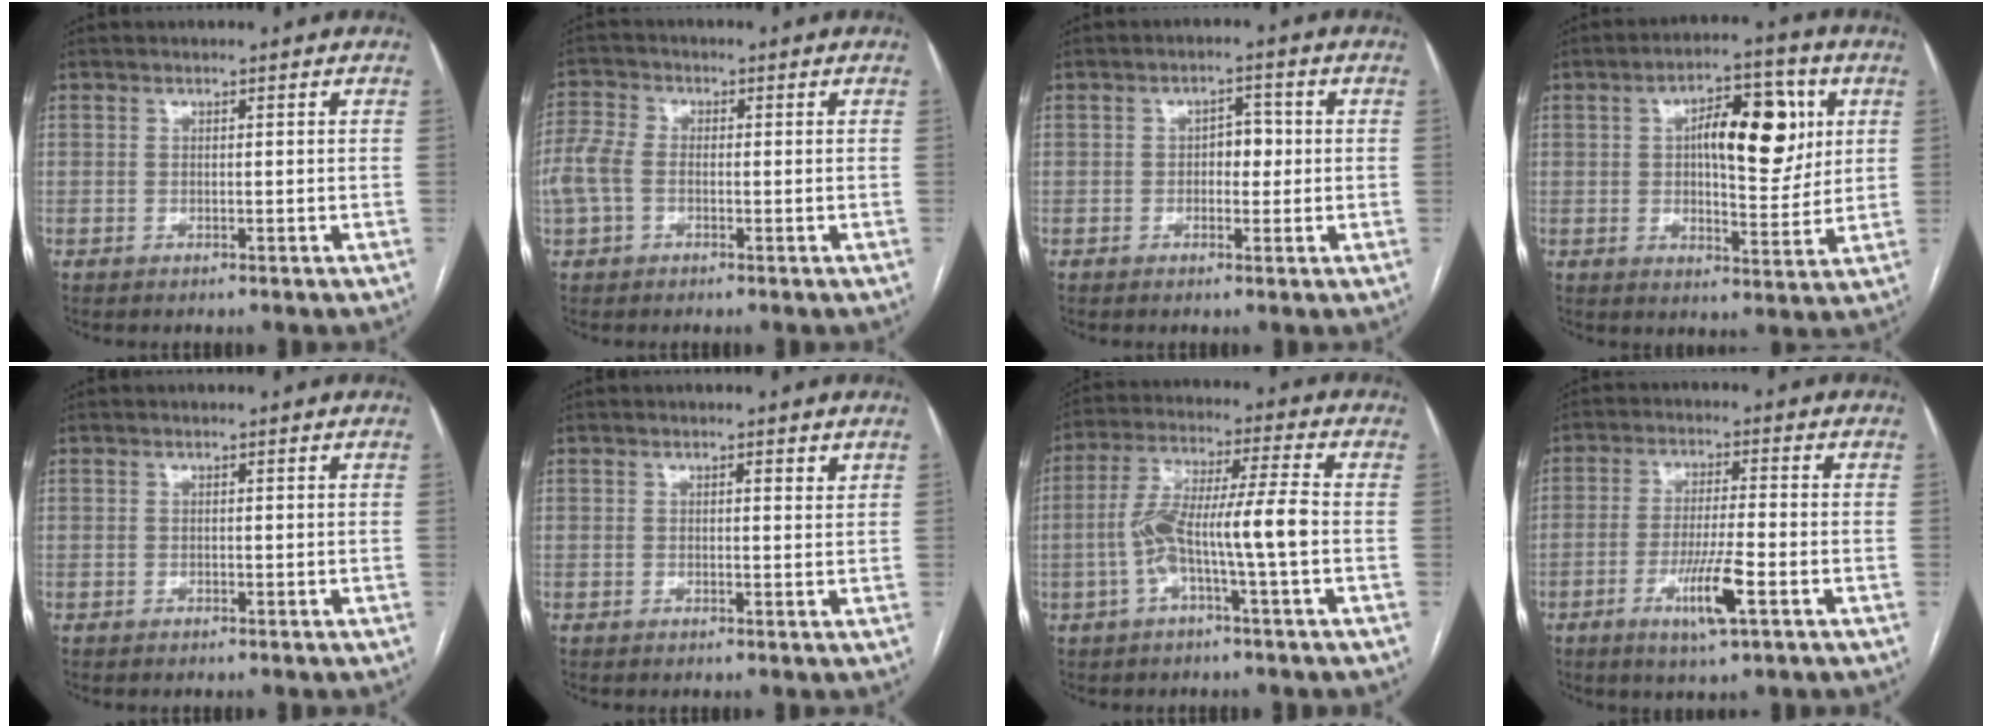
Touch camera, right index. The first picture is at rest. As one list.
[{"total": 6.1, "force": [-0.9, 4.2, 4.4], "torque": [-0.127, 0.020, -0.024]}, {"total": 3.1, "force": [-0.1, 1.9, 2.5], "torque": [-0.030, 0.011, -0.002]}, {"total": 12.3, "force": [3.2, 4.7, 11.0], "torque": [-0.163, 0.021, 0.049]}, {"total": 0.0}, {"total": 1.0, "force": [0.7, 0.2, 0.7], "torque": [-0.011, -0.001, 0.007]}, {"total": 10.4, "force": [-2.3, 0.1, 10.1], "torque": [-0.198, 0.024, -0.046]}, {"total": 7.9, "force": [-3.3, 0.3, 7.1], "torque": [-0.134, -0.014, -0.059]}]